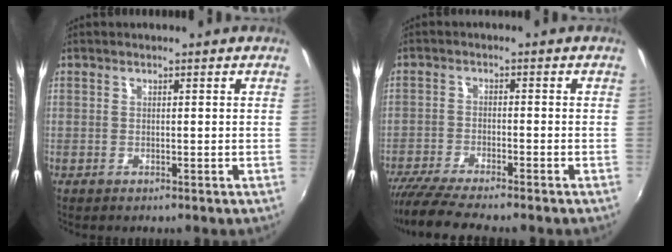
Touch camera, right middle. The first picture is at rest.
{"total": 9.0, "force": [-8.0, 0.2, 4.2], "torque": [-0.104, -0.032, -0.139]}